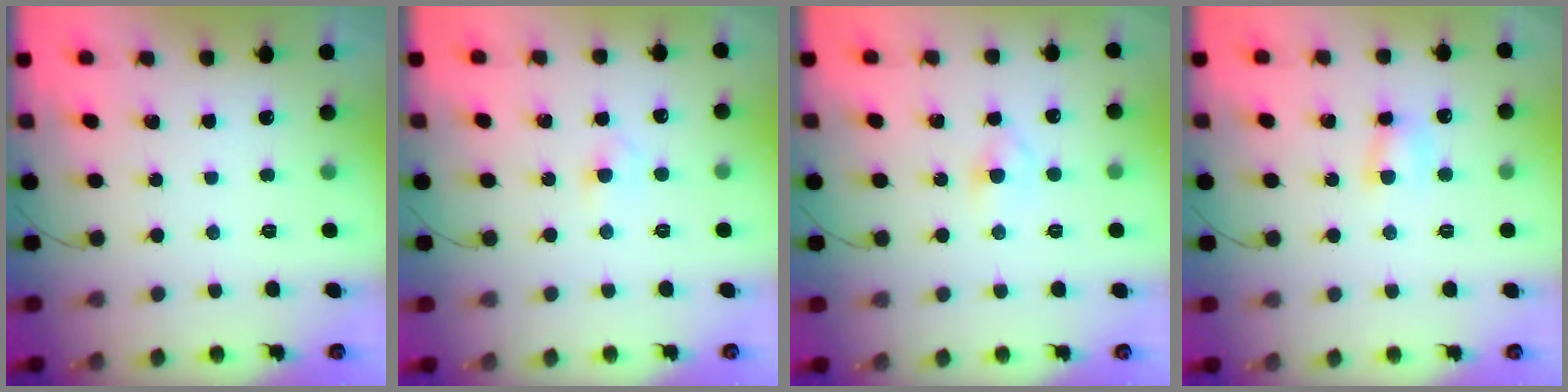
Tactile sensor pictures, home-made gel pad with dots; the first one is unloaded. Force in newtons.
{"total": 2.1, "press": 1.9, "slide": 0.9}
{"total": 2.8, "press": 2.7, "slide": 0.8}
{"total": 5.0, "press": 4.9, "slide": 1.0}